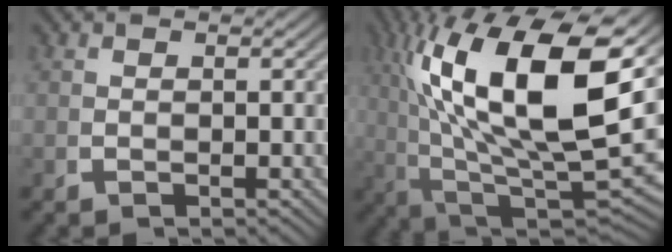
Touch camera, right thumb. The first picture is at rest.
{"total": 18.4, "force": [1.4, 10.0, 15.4], "torque": [-0.279, -0.048, 0.060]}